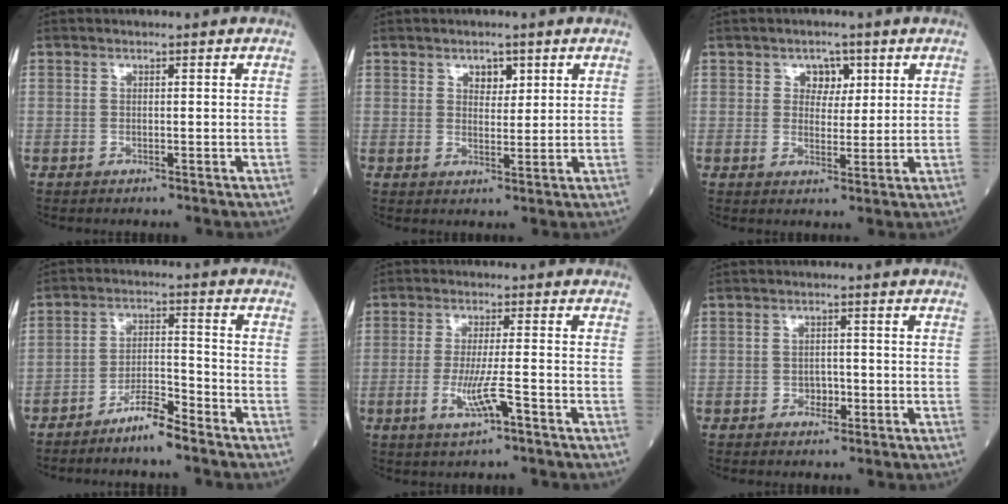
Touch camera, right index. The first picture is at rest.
{"total": 2.7, "force": [1.5, 1.6, 1.5], "torque": [-0.019, -0.002, 0.024]}
{"total": 3.4, "force": [1.5, 2.5, 1.7], "torque": [-0.016, 0.004, 0.021]}
{"total": 5.5, "force": [-4.5, 0.5, 3.2], "torque": [-0.059, -0.003, -0.087]}
{"total": 5.5, "force": [-2.4, 0.1, 5.0], "torque": [-0.100, -0.011, -0.044]}
{"total": 2.0, "force": [-0.9, 1.4, 1.2], "torque": [-0.014, 0.006, -0.010]}